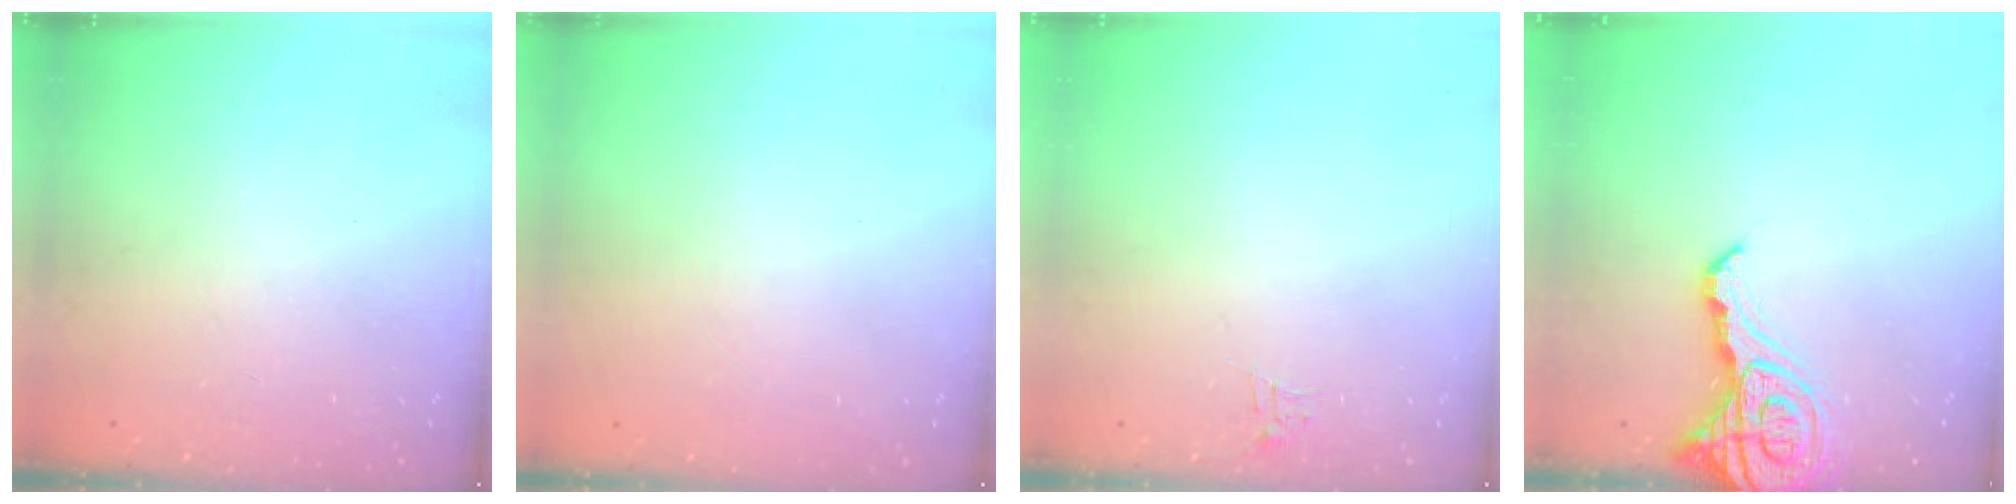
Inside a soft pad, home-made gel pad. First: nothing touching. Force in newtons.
{"total": 0.0}
{"total": 4.0, "press": 4.0, "slide": 0.2}
{"total": 12.8, "press": 12.7, "slide": 1.2}